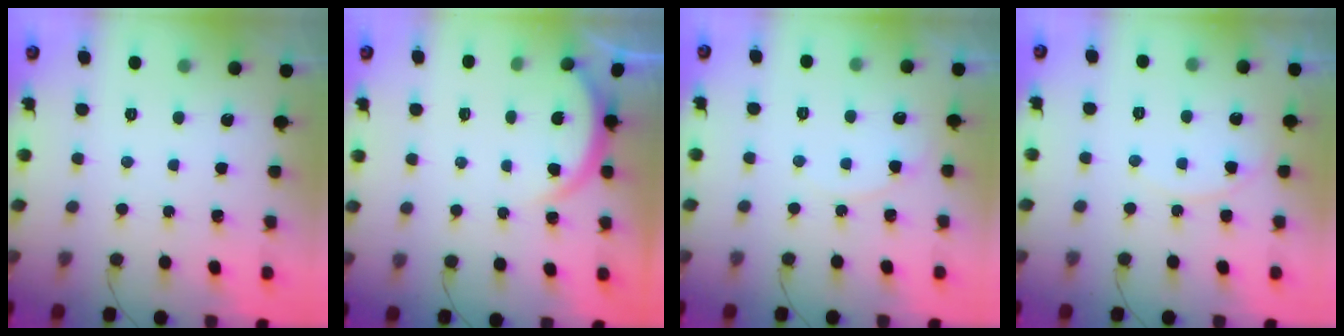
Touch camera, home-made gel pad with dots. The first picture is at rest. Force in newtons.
{"total": 4.7, "press": 4.7, "slide": 0.2}
{"total": 3.7, "press": 3.7, "slide": 0.5}
{"total": 7.1, "press": 7.1, "slide": 0.9}